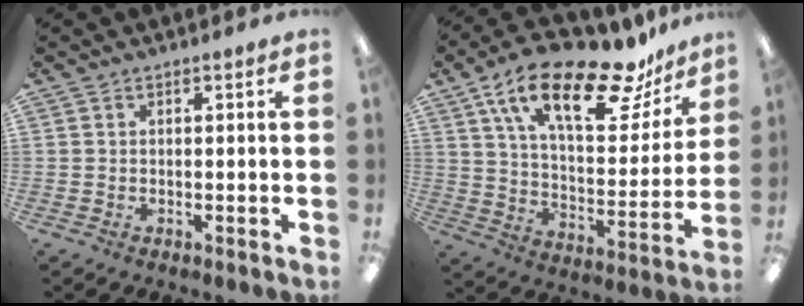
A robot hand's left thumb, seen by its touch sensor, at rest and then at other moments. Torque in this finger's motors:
{"motor_torque": [0.41, 0.41, 1.46, -1.31, 0.42]}